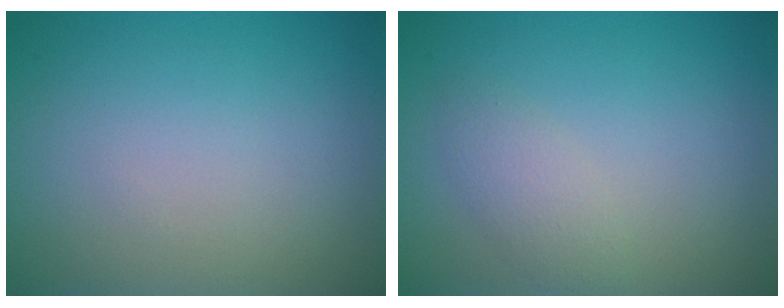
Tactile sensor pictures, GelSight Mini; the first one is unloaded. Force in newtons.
{"total": 1.9, "press": 1.9, "slide": 0.1}